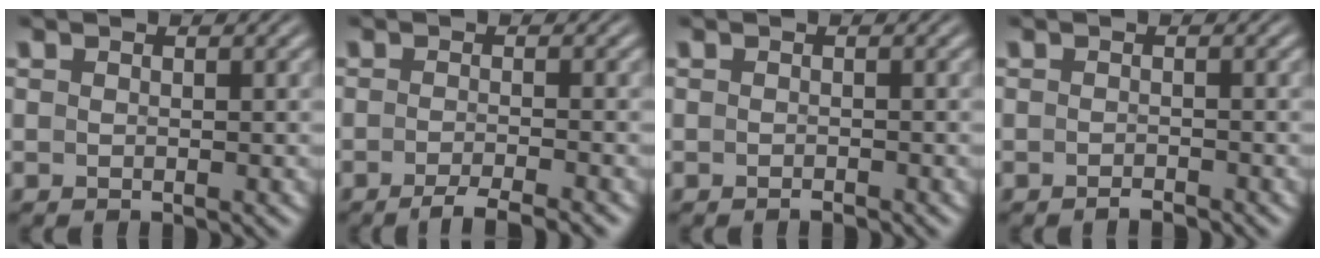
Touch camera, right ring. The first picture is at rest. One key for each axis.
{"total": 3.6, "fx": -3.1, "fy": 0.2, "fz": 1.8, "tx": -0.027, "ty": -0.003, "tz": -0.051}
{"total": 0.7, "fx": -0.7, "fy": -0.2, "fz": 0.1, "tx": -0.002, "ty": 0.000, "tz": -0.013}
{"total": 1.1, "fx": -1.1, "fy": -0.4, "fz": 0.1, "tx": -0.003, "ty": 0.000, "tz": -0.019}